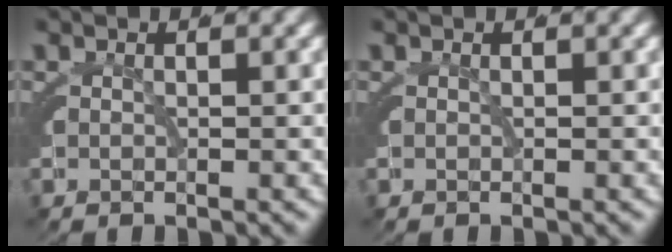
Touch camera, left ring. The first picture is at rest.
{"total": 0.0}